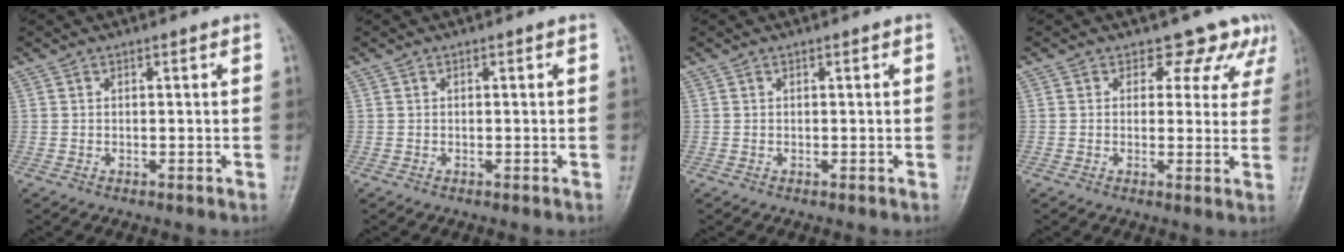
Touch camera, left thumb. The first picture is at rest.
{"total": 0.0}
{"total": 0.0}
{"total": 7.1, "force": [5.4, 4.5, 1.2], "torque": [0.033, -0.023, 0.045]}